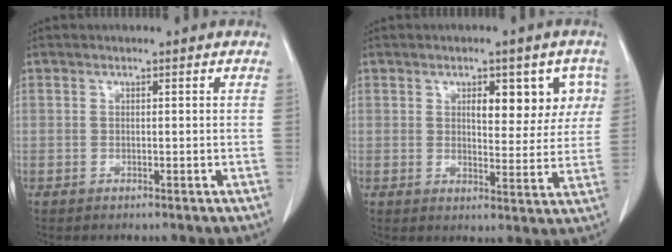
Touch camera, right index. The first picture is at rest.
{"total": 8.0, "force": [3.1, 3.7, 6.3], "torque": [-0.063, 0.013, 0.039]}